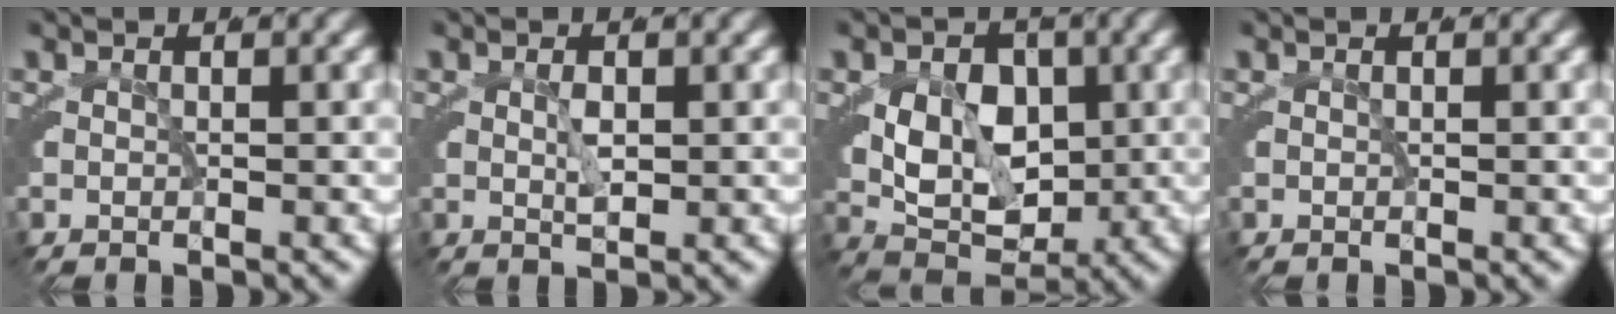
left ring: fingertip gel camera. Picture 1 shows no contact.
{"total": 1.2, "force": [0.0, 0.3, 1.1], "torque": [-0.017, -0.005, 0.005]}
{"total": 8.8, "force": [0.4, 6.7, 5.8], "torque": [-0.093, -0.027, 0.013]}
{"total": 0.0}